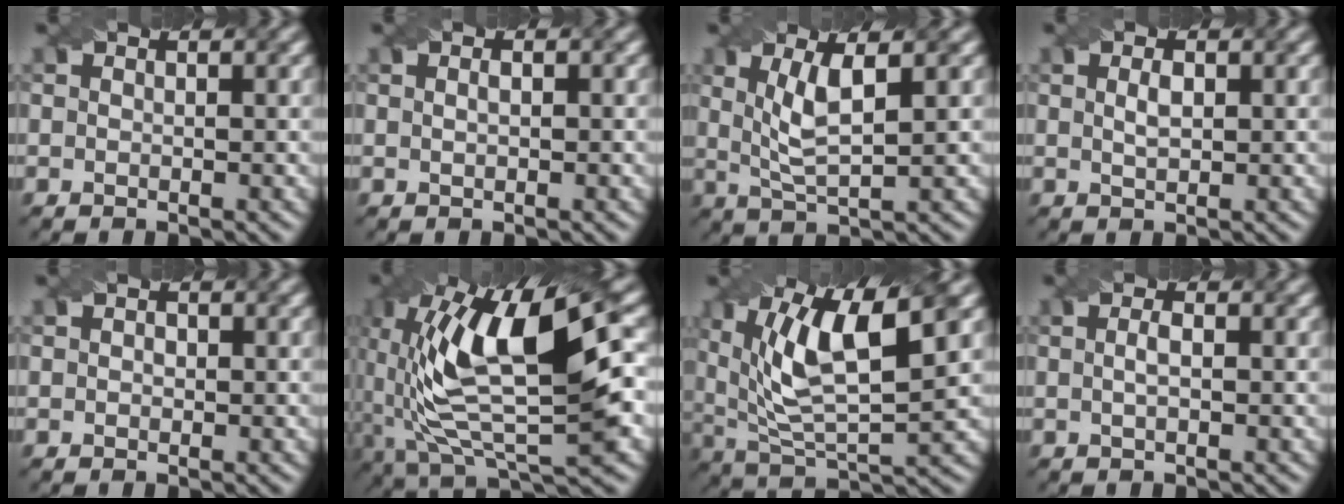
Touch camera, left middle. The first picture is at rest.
{"total": 1.7, "force": [0.6, 0.8, 1.3], "torque": [-0.016, 0.004, 0.000]}
{"total": 4.3, "force": [1.1, 1.1, 4.1], "torque": [-0.087, 0.001, 0.027]}
{"total": 1.5, "force": [0.4, 0.7, 1.3], "torque": [-0.027, 0.001, 0.010]}
{"total": 0.7, "force": [-0.1, 0.5, 0.4], "torque": [-0.006, -0.002, -0.002]}
{"total": 12.6, "force": [1.3, 4.4, 11.8], "torque": [-0.222, 0.003, 0.028]}
{"total": 10.4, "force": [3.6, 3.5, 9.1], "torque": [-0.171, 0.000, 0.064]}
{"total": 1.2, "force": [0.0, 0.3, 1.2], "torque": [-0.024, 0.001, 0.001]}